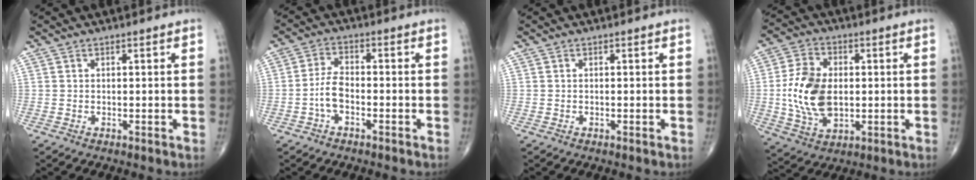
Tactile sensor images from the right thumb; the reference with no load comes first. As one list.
[{"total": 4.5, "force": [-1.8, 2.2, 3.6], "torque": [-0.073, 0.022, -0.039]}, {"total": 0.0}, {"total": 13.4, "force": [-0.2, 8.5, 10.3], "torque": [-0.192, 0.000, 0.003]}]